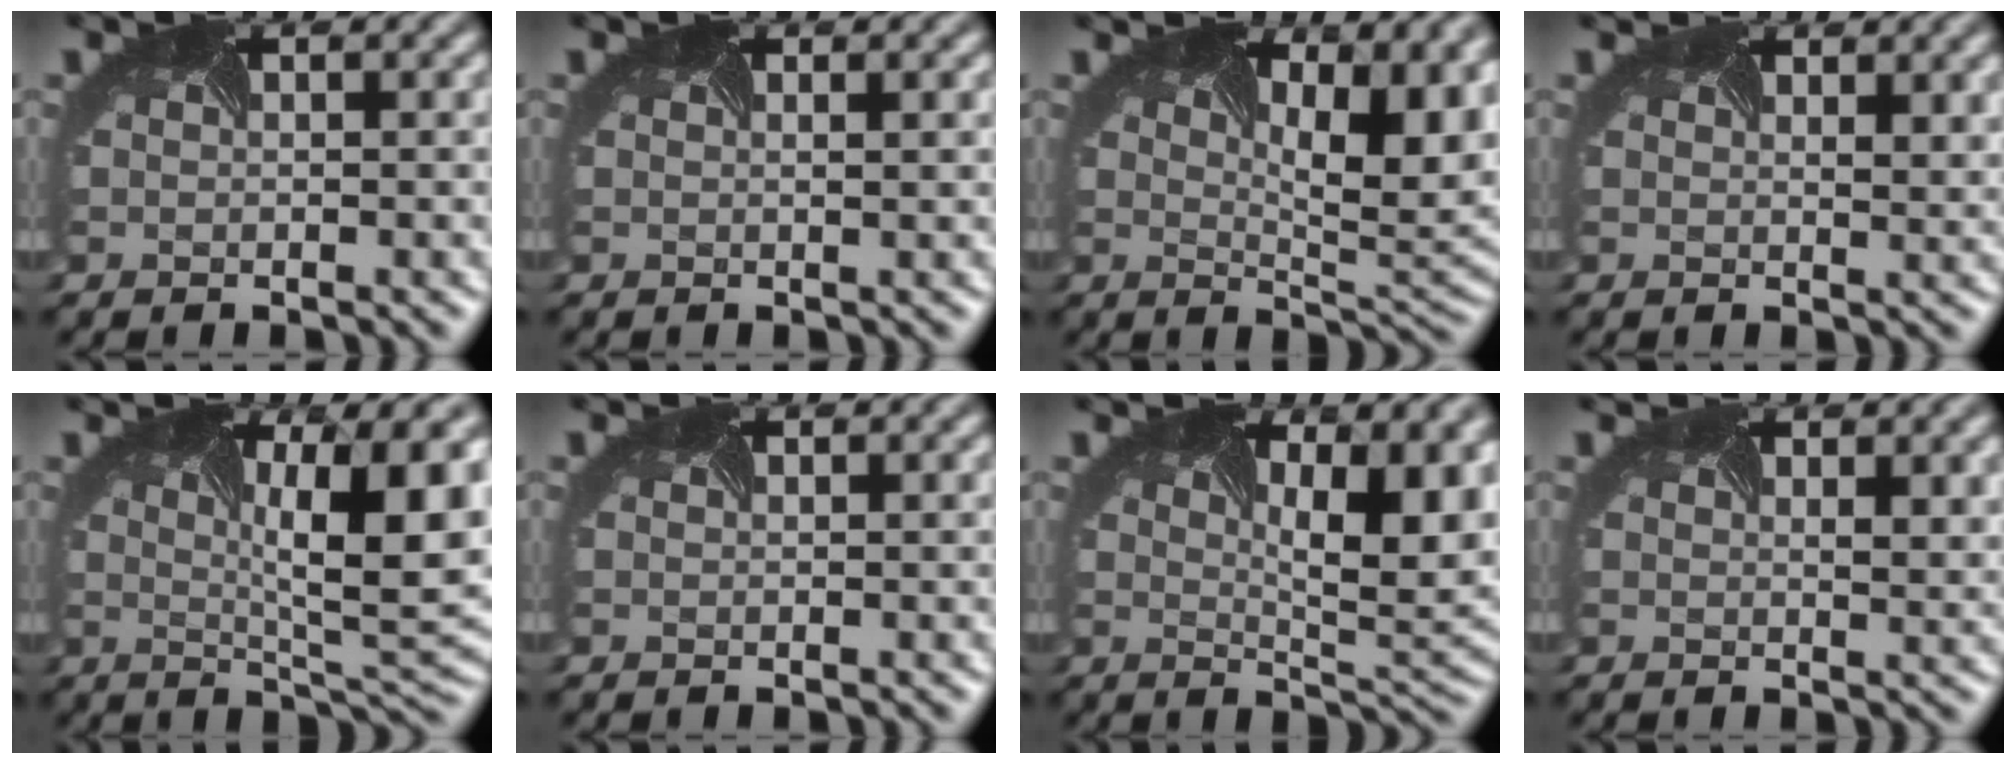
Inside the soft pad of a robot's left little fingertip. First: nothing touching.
{"total": 1.0, "force": [0.4, 0.3, 0.9], "torque": [-0.003, -0.003, -0.002]}
{"total": 10.0, "force": [3.8, 4.4, 8.2], "torque": [-0.091, 0.007, 0.054]}
{"total": 3.2, "force": [2.6, 1.1, 1.6], "torque": [-0.023, 0.001, 0.036]}
{"total": 10.8, "force": [1.6, 3.0, 10.3], "torque": [-0.133, -0.002, 0.023]}
{"total": 1.0, "force": [1.0, 0.2, 0.2], "torque": [-0.011, -0.002, 0.013]}
{"total": 10.4, "force": [2.9, 4.3, 9.0], "torque": [-0.104, 0.005, 0.044]}
{"total": 3.2, "force": [2.4, 1.0, 1.8], "torque": [-0.025, 0.002, 0.034]}